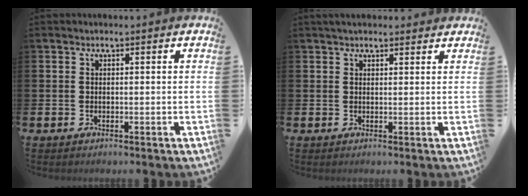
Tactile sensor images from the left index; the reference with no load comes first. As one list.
[{"total": 2.2, "force": [2.0, 0.7, 0.6], "torque": [-0.001, -0.004, 0.033]}]